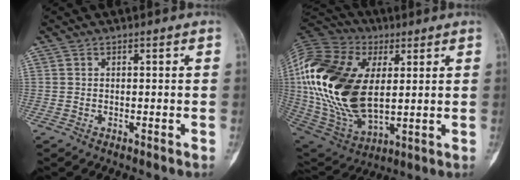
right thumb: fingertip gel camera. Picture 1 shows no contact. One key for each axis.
{"total": 28.1, "fx": 4.2, "fy": 16.3, "fz": 22.5, "tx": -0.468, "ty": -0.020, "tz": 0.079}